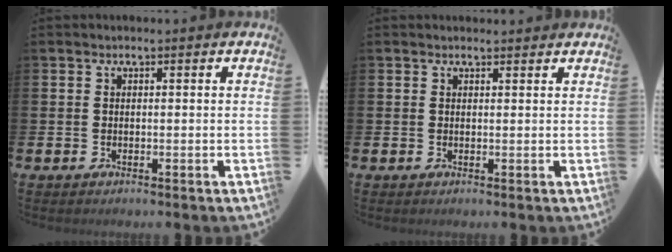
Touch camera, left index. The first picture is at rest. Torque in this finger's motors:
{"motor_torque": [0.33, -0.43, 0.00, -0.01]}